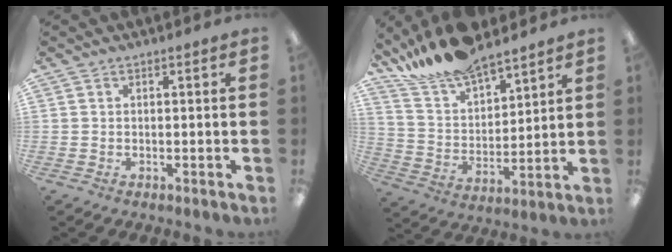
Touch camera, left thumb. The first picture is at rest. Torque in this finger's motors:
{"motor_torque": [0.30, -0.13, 1.43, -1.34, 0.06]}